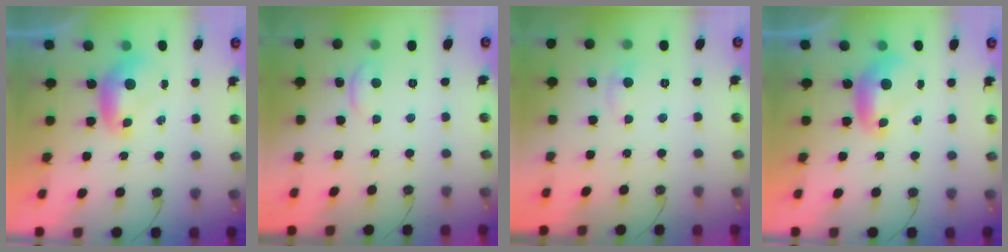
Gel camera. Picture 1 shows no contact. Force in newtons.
{"total": 1.0, "press": 0.9, "slide": 0.4}
{"total": 2.0, "press": 1.7, "slide": 1.1}
{"total": 0.0}